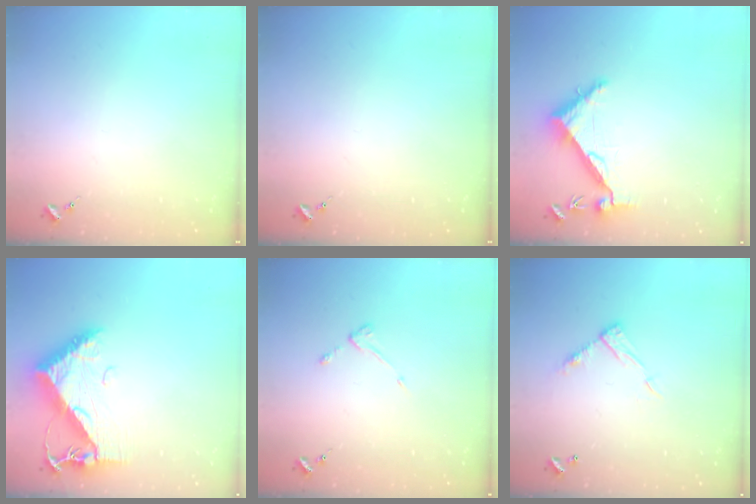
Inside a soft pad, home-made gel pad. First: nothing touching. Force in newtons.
{"total": 0.0}
{"total": 6.4, "press": 6.4, "slide": 0.7}
{"total": 10.2, "press": 10.2, "slide": 1.0}
{"total": 3.5, "press": 3.4, "slide": 0.5}
{"total": 9.4, "press": 9.4, "slide": 0.1}